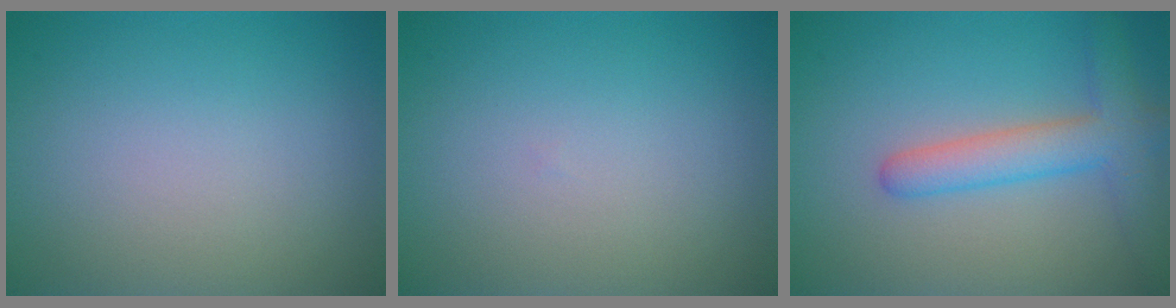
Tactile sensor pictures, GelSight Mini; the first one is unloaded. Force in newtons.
{"total": 0.0}
{"total": 4.4, "press": 4.4, "slide": 0.2}